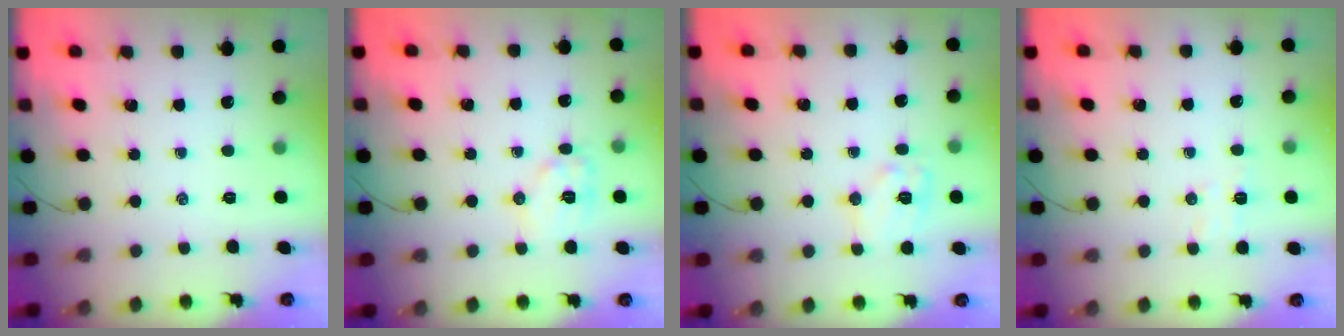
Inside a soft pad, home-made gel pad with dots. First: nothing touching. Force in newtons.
{"total": 9.1, "press": 9.1, "slide": 0.2}
{"total": 10.6, "press": 10.6, "slide": 0.6}
{"total": 5.4, "press": 5.3, "slide": 0.8}